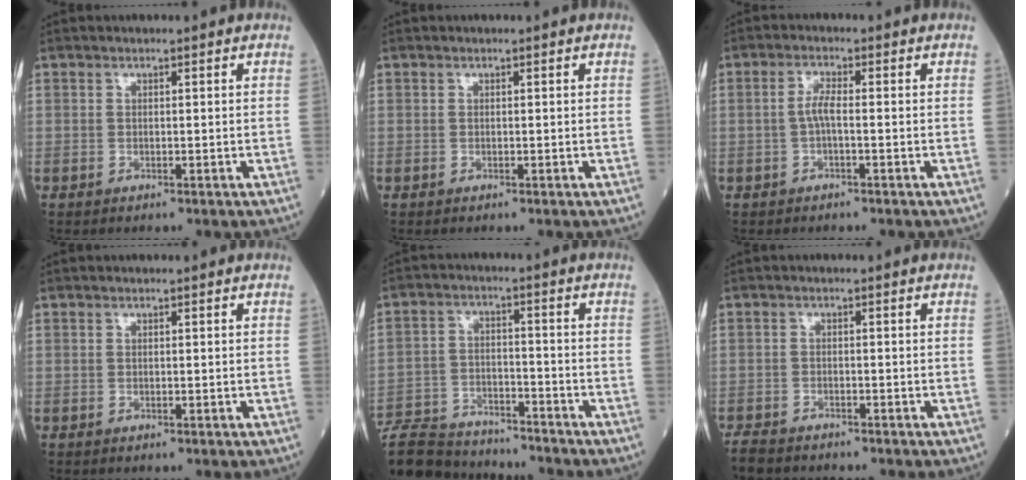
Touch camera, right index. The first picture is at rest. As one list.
[{"total": 0.0}, {"total": 2.5, "force": [-0.5, 0.3, 2.4], "torque": [-0.046, 0.003, -0.011]}, {"total": 0.0}, {"total": 14.8, "force": [-13.9, 3.2, 4.1], "torque": [-0.084, 0.013, -0.224]}, {"total": 4.6, "force": [-4.3, 1.3, 1.3], "torque": [-0.022, -0.010, -0.073]}]